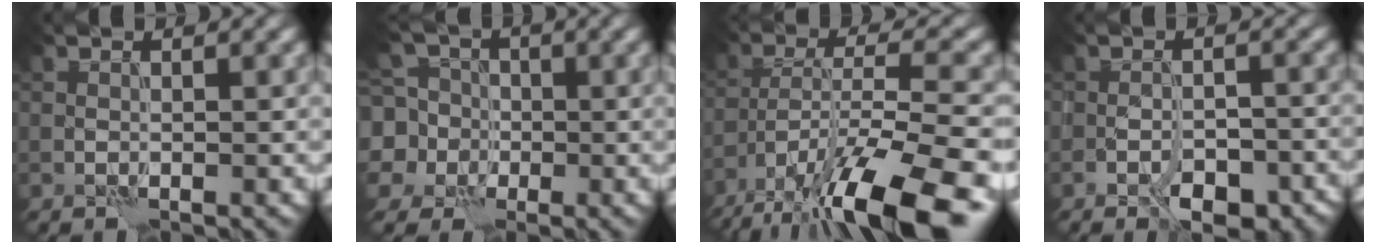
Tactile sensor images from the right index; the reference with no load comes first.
{"total": 7.4, "force": [0.2, 7.1, 2.3], "torque": [-0.061, 0.029, -0.035]}
{"total": 13.4, "force": [-9.2, 3.6, 9.0], "torque": [-0.170, -0.010, -0.160]}
{"total": 6.0, "force": [-4.2, 3.0, 3.1], "torque": [-0.031, 0.005, -0.054]}